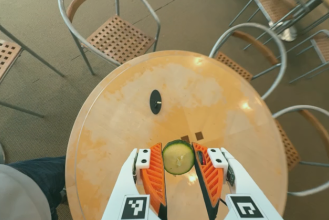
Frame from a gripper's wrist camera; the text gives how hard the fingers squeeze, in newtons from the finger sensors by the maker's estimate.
{"total": 8.3, "left": 8.2, "right": 8.3}